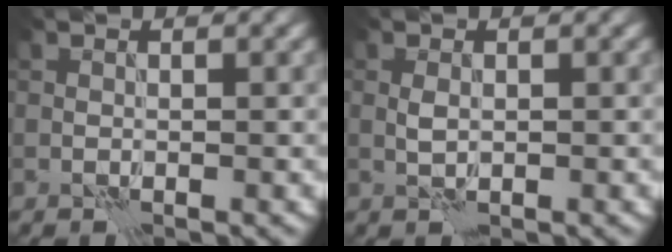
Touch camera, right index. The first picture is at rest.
{"total": 0.9, "force": [0.2, 0.5, 0.7], "torque": [-0.019, -0.001, 0.002]}